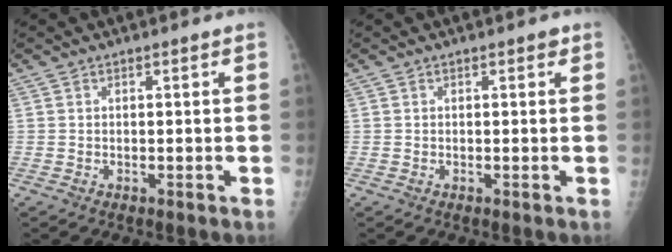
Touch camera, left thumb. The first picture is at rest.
{"total": 0.7, "force": [0.3, 0.4, 0.4], "torque": [0.000, 0.000, 0.001]}